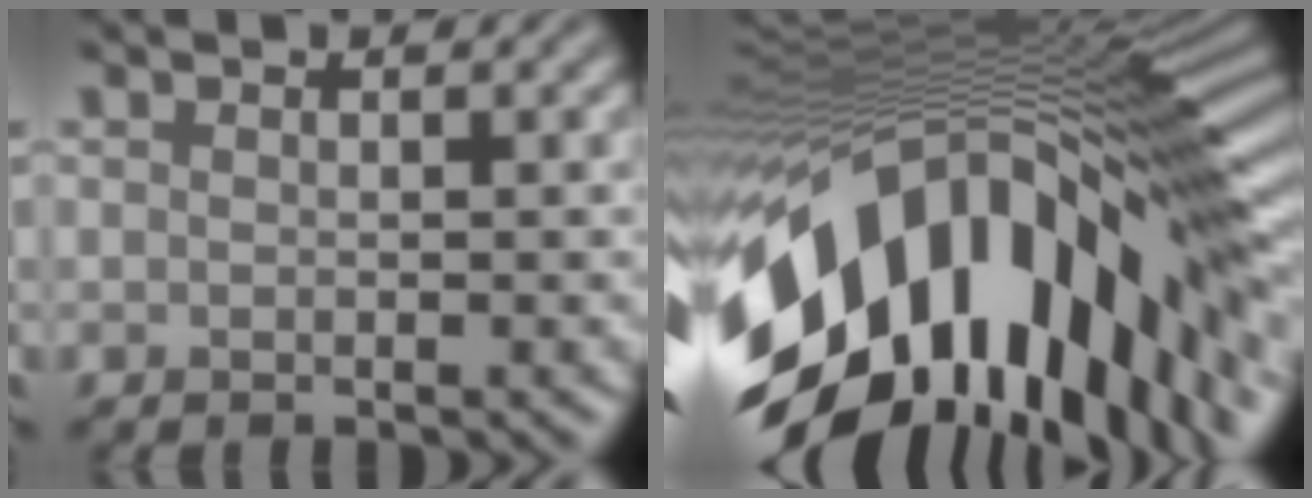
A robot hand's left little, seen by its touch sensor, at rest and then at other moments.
{"total": 17.3, "force": [-5.3, 9.1, 13.7], "torque": [-0.229, -0.009, -0.101]}